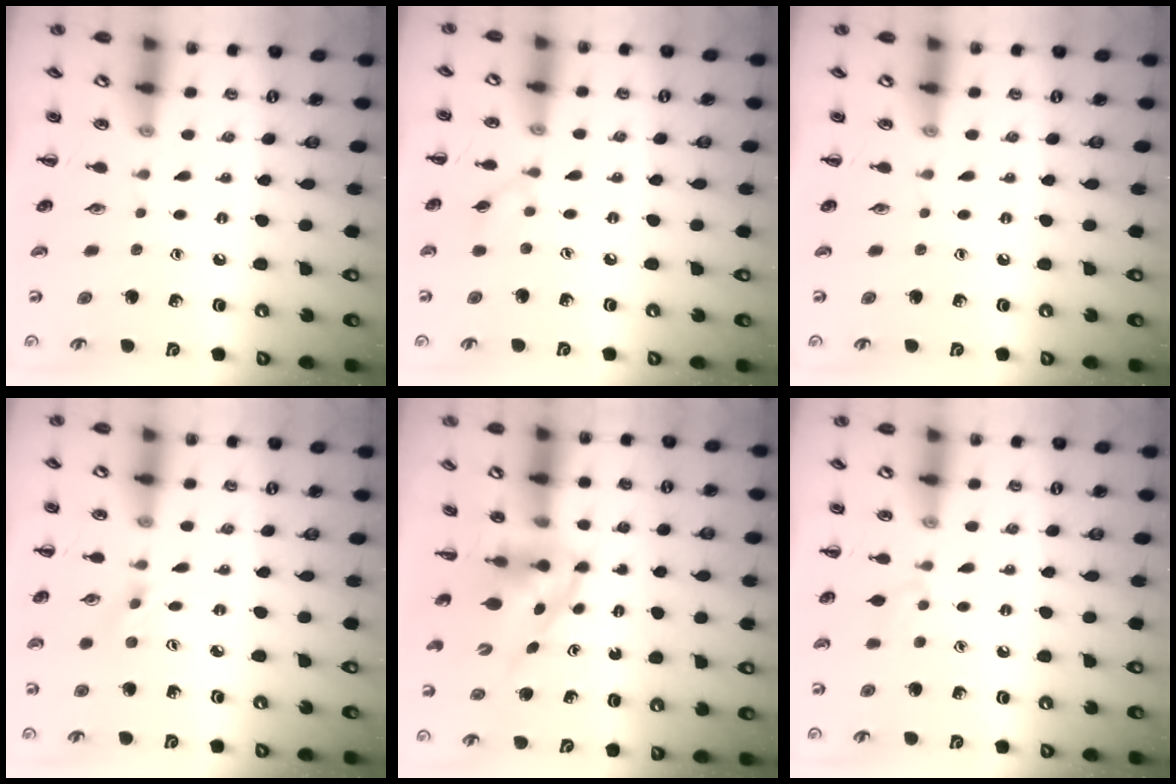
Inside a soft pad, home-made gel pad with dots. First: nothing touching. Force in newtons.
{"total": 3.2, "press": 2.9, "slide": 1.3}
{"total": 0.0}
{"total": 1.1, "press": 1.0, "slide": 0.5}
{"total": 3.8, "press": 3.7, "slide": 0.6}
{"total": 4.5, "press": 4.1, "slide": 1.9}